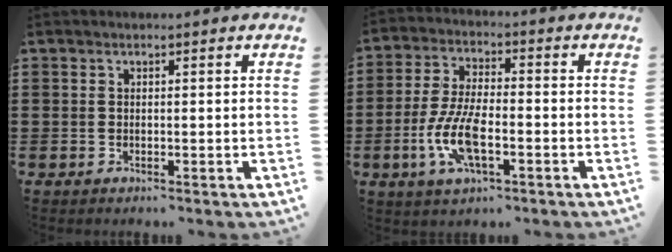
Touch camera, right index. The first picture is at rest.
{"total": 8.9, "force": [-3.0, 3.3, 7.7], "torque": [-0.174, -0.013, -0.059]}